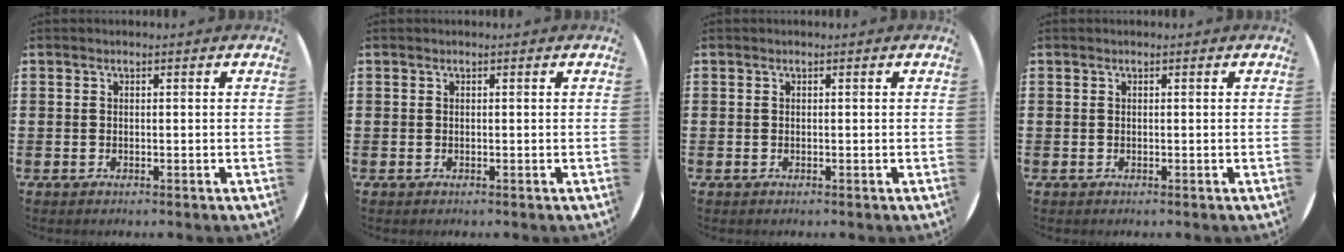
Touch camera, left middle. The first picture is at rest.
{"total": 0.0}
{"total": 0.0}
{"total": 0.0}